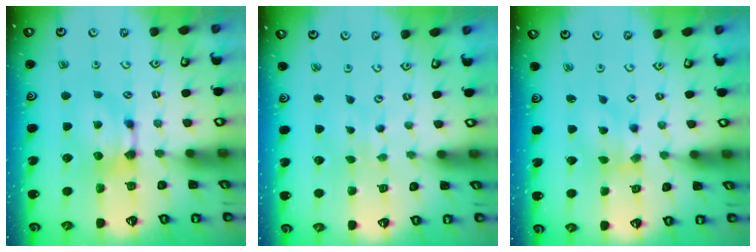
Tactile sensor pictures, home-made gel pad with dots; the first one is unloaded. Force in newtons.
{"total": 4.0, "press": 4.0, "slide": 0.1}
{"total": 1.3, "press": 0.6, "slide": 1.2}